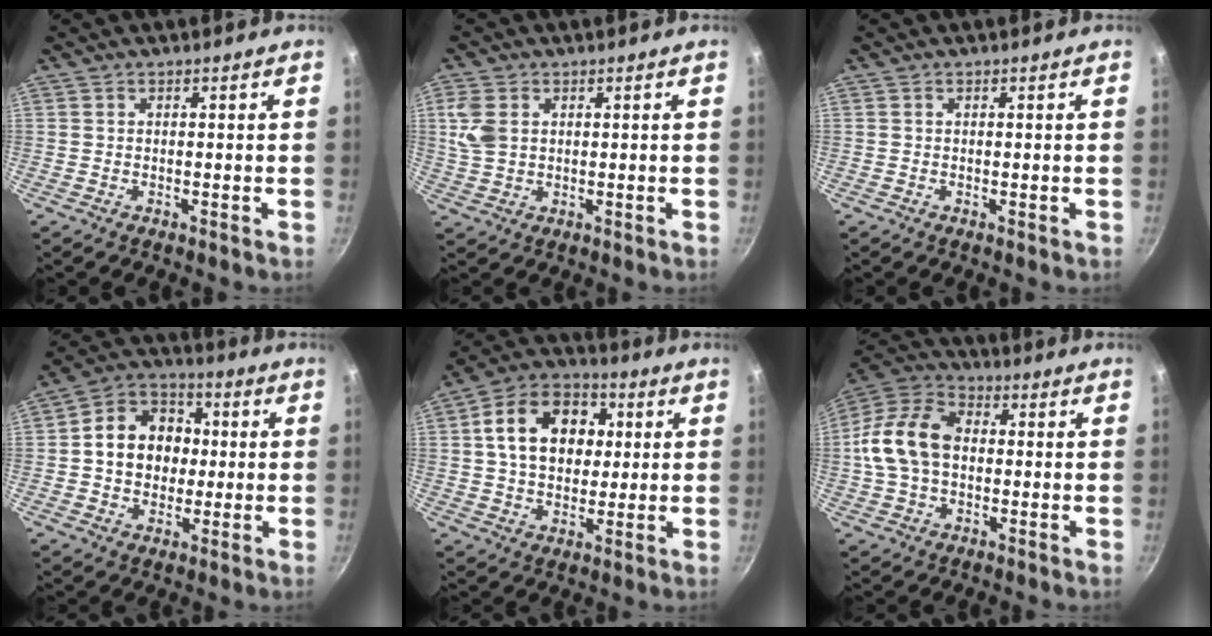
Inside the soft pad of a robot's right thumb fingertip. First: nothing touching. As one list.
[{"total": 5.9, "force": [1.5, 4.2, 3.8], "torque": [-0.076, 0.000, 0.032]}, {"total": 0.0}, {"total": 13.2, "force": [0.6, 10.8, 7.7], "torque": [-0.091, 0.025, -0.006]}, {"total": 15.9, "force": [3.1, 11.7, 10.4], "torque": [-0.141, 0.020, 0.038]}, {"total": 13.8, "force": [0.0, 9.7, 9.9], "torque": [-0.165, 0.032, -0.016]}]